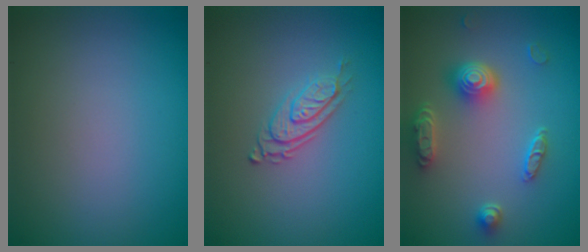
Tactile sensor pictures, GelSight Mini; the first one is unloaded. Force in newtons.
{"total": 2.8, "press": 2.0, "slide": 2.0}
{"total": 4.5, "press": 3.6, "slide": 2.7}